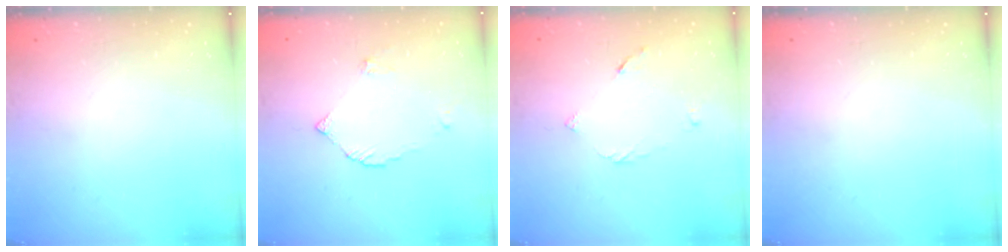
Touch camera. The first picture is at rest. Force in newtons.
{"total": 3.0, "press": 3.0, "slide": 0.3}
{"total": 3.6, "press": 3.6, "slide": 0.5}
{"total": 0.0}